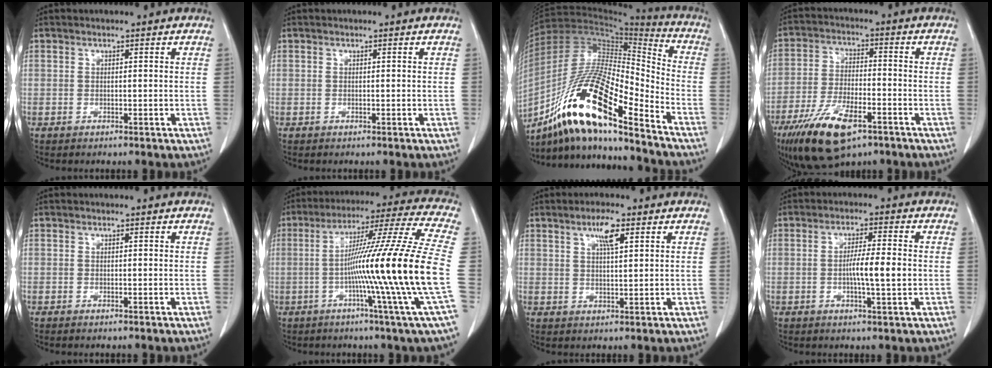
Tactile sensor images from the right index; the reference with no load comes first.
{"total": 0.0}
{"total": 20.6, "force": [-13.4, 3.1, 15.4], "torque": [-0.304, -0.012, -0.241]}
{"total": 13.2, "force": [-7.7, 4.6, 9.7], "torque": [-0.188, -0.014, -0.131]}
{"total": 0.0}
{"total": 20.7, "force": [-3.0, -3.6, 20.1], "torque": [-0.302, -0.012, -0.070]}
{"total": 4.2, "force": [2.2, 0.7, 3.6], "torque": [-0.067, 0.002, 0.039]}
{"total": 5.6, "force": [-0.6, 0.3, 5.6], "torque": [-0.097, 0.000, -0.011]}